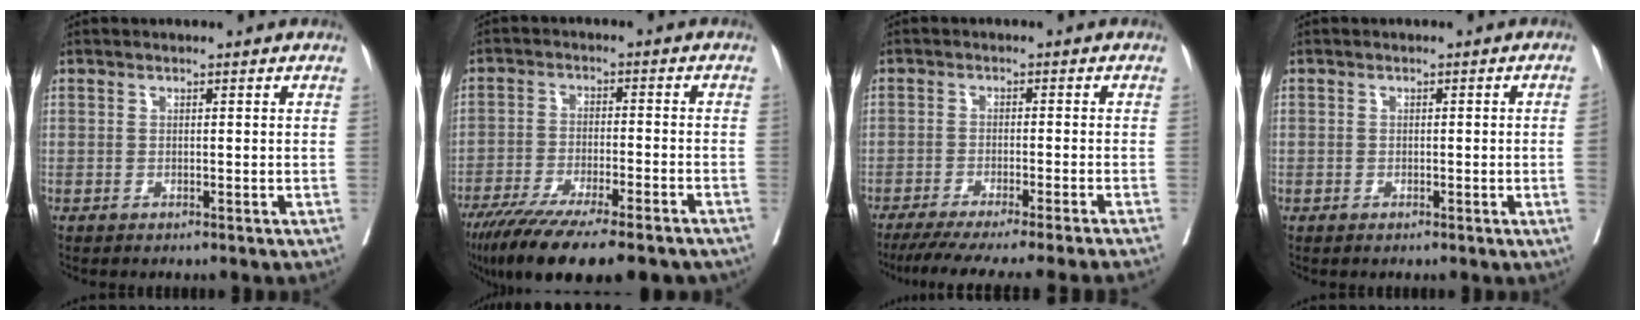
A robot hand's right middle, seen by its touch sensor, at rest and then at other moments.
{"total": 19.4, "force": [-15.1, 3.0, 11.9], "torque": [-0.167, -0.039, -0.229]}
{"total": 15.8, "force": [-13.8, -2.0, 7.4], "torque": [-0.089, -0.054, -0.199]}
{"total": 1.1, "force": [0.0, -0.1, 1.1], "torque": [-0.016, 0.006, -0.001]}